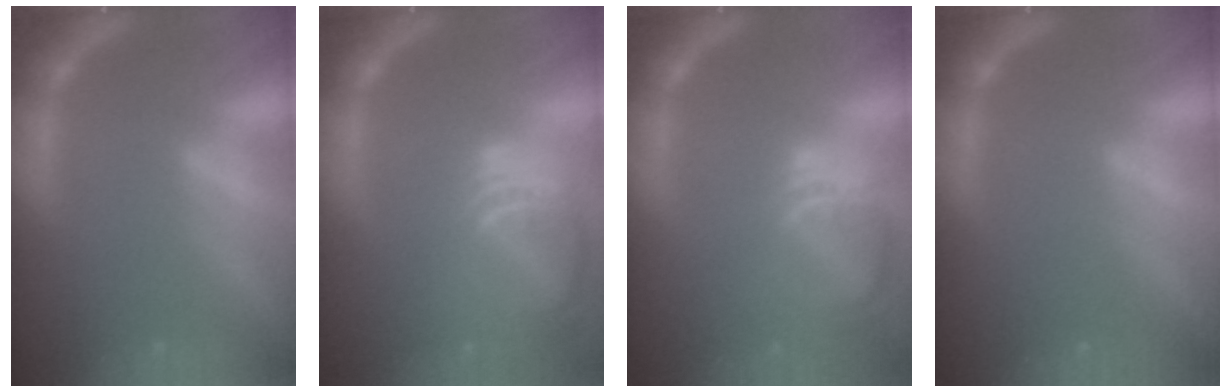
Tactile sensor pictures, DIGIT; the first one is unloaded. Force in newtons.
{"total": 10.0}
{"total": 7.5}
{"total": 0.0}